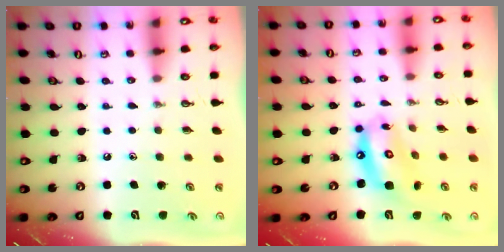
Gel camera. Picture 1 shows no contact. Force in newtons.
{"total": 13.3, "press": 13.2, "slide": 1.5}